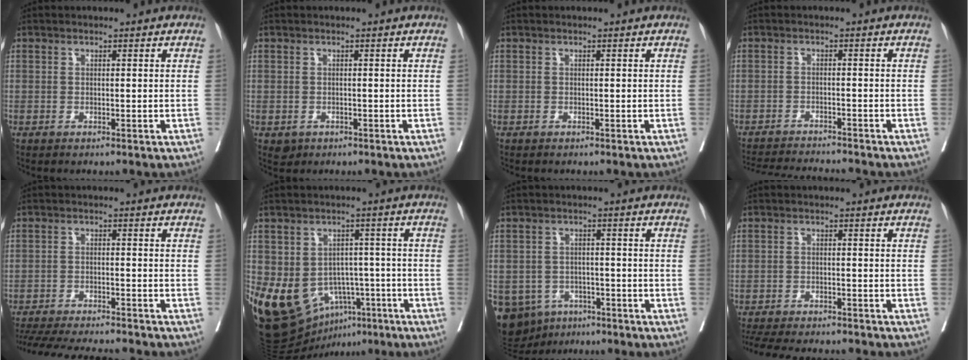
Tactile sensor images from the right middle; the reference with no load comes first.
{"total": 1.3, "force": [-0.5, 1.2, 0.4], "torque": [-0.004, 0.002, -0.001]}
{"total": 0.0}
{"total": 9.9, "force": [-9.5, 0.0, 2.7], "torque": [-0.036, -0.009, -0.143]}
{"total": 15.9, "force": [-14.5, 1.8, 6.3], "torque": [-0.122, -0.025, -0.208]}
{"total": 15.2, "force": [-5.8, 11.6, 7.9], "torque": [-0.144, 0.017, -0.069]}
{"total": 11.8, "force": [-6.2, 9.4, 3.6], "torque": [-0.099, 0.009, -0.080]}
{"total": 14.1, "force": [-12.7, 2.6, 5.5], "torque": [-0.108, -0.018, -0.176]}